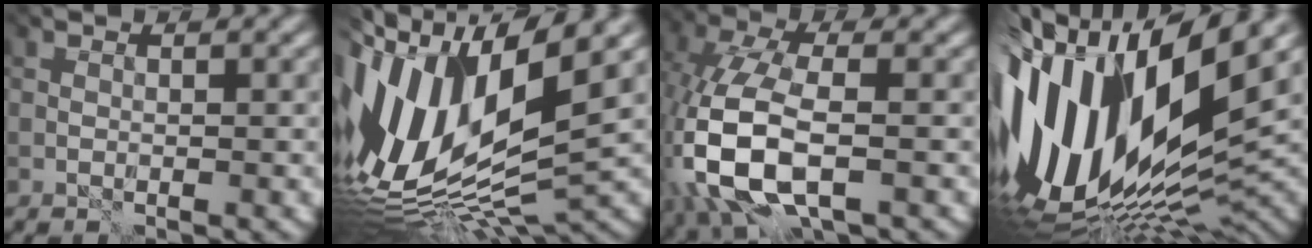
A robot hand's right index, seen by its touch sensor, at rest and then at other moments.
{"total": 15.3, "force": [0.5, 5.9, 14.1], "torque": [-0.281, 0.002, 0.014]}
{"total": 8.3, "force": [-2.1, 4.7, 6.5], "torque": [-0.157, -0.009, -0.043]}
{"total": 17.2, "force": [0.9, 7.4, 15.4], "torque": [-0.290, -0.027, 0.019]}